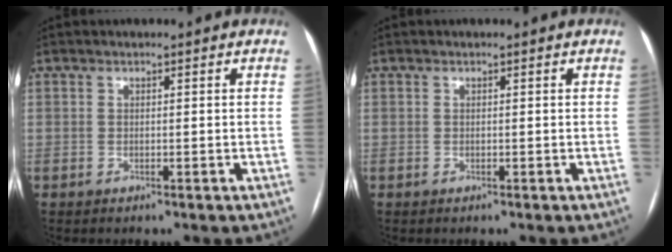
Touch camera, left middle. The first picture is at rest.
{"total": 0.0}